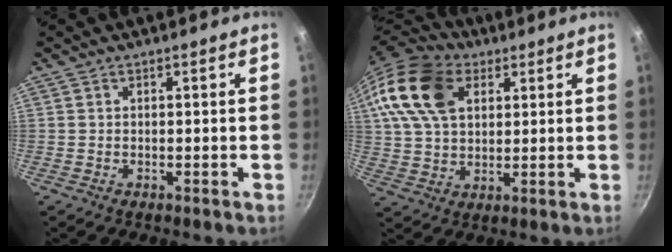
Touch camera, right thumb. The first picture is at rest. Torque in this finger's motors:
{"motor_torque": [2.26, 2.74, 0.72, -0.51, 0.23]}